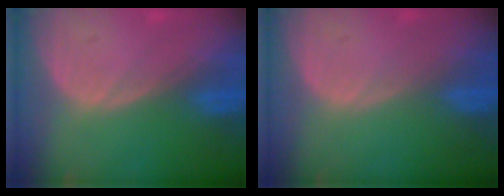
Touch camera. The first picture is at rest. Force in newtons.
{"total": 0.0}